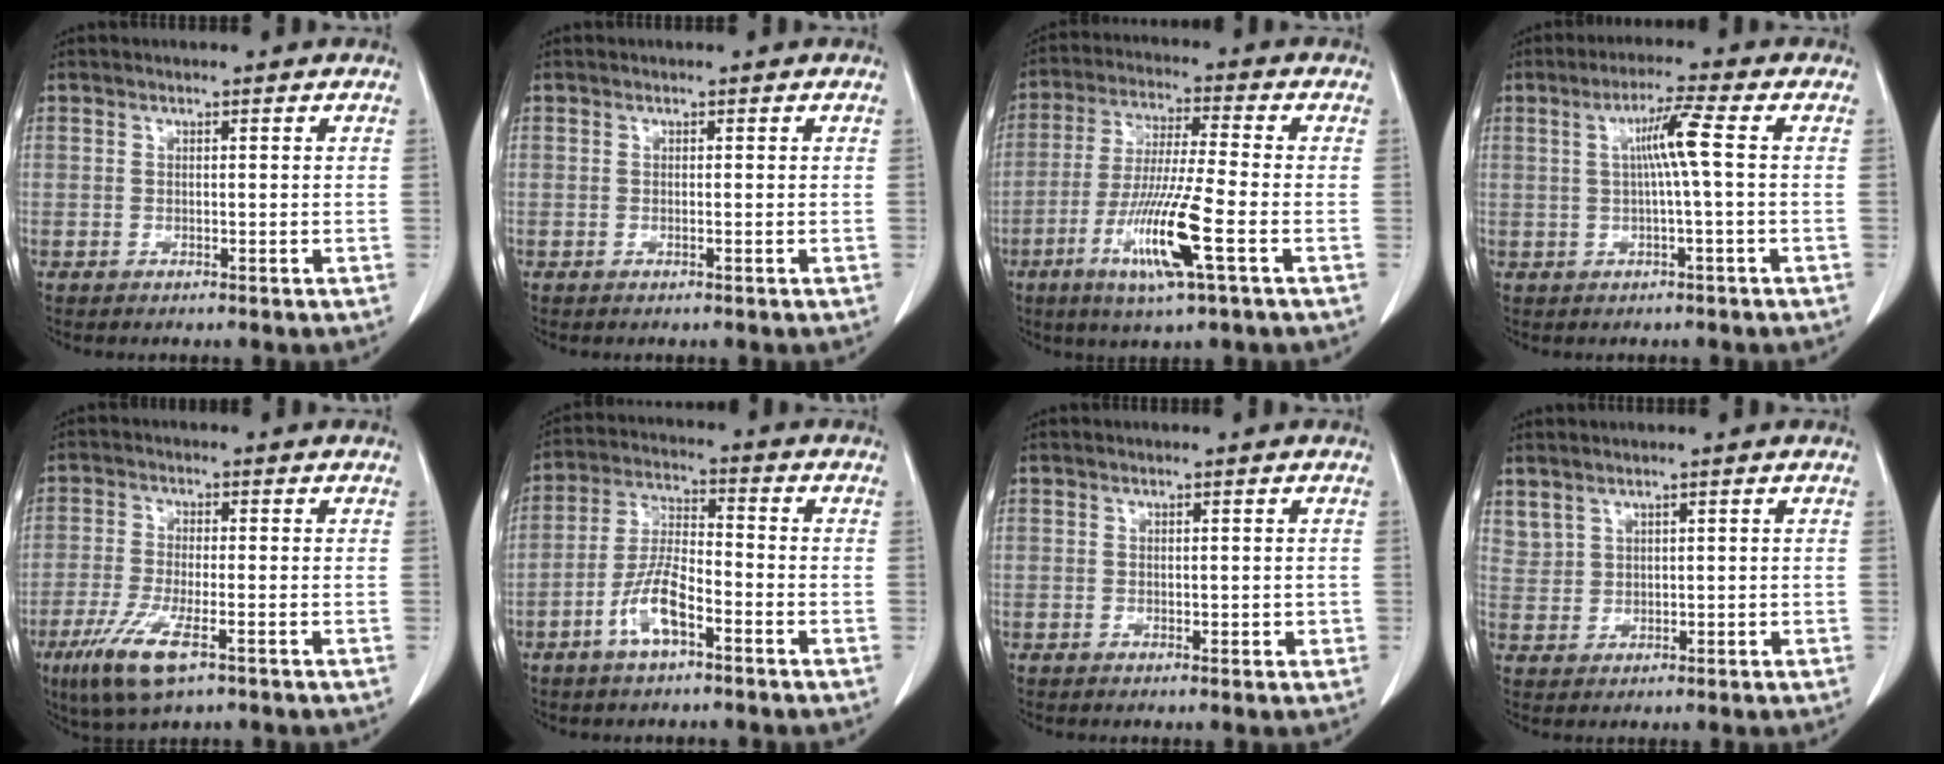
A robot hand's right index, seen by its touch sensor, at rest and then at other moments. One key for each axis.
{"total": 0.0}
{"total": 12.3, "fx": -4.6, "fy": -0.1, "fz": 11.4, "tx": -0.224, "ty": -0.022, "tz": -0.089}
{"total": 5.3, "fx": 0.5, "fy": -1.0, "fz": 5.2, "tx": -0.094, "ty": 0.008, "tz": 0.012}
{"total": 8.3, "fx": -4.5, "fy": 1.6, "fz": 6.8, "tx": -0.142, "ty": -0.023, "tz": -0.079}
{"total": 7.7, "fx": -3.8, "fy": 2.1, "fz": 6.4, "tx": -0.140, "ty": 0.001, "tz": -0.074}
{"total": 1.4, "fx": -0.1, "fy": 0.9, "fz": 1.1, "tx": -0.013, "ty": 0.001, "tz": 0.003}
{"total": 2.6, "fx": 2.1, "fy": 1.5, "fz": 0.5, "tx": -0.013, "ty": 0.006, "tz": 0.054}